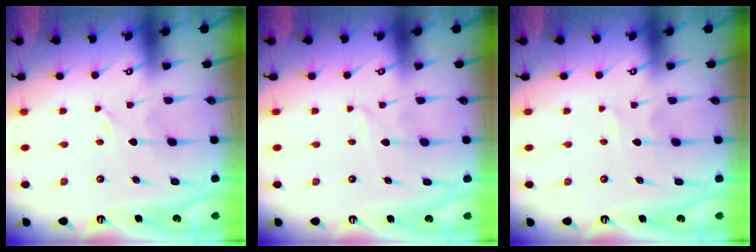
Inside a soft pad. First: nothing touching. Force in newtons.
{"total": 1.7, "press": 1.7, "slide": 0.2}
{"total": 1.6, "press": 1.6, "slide": 0.2}